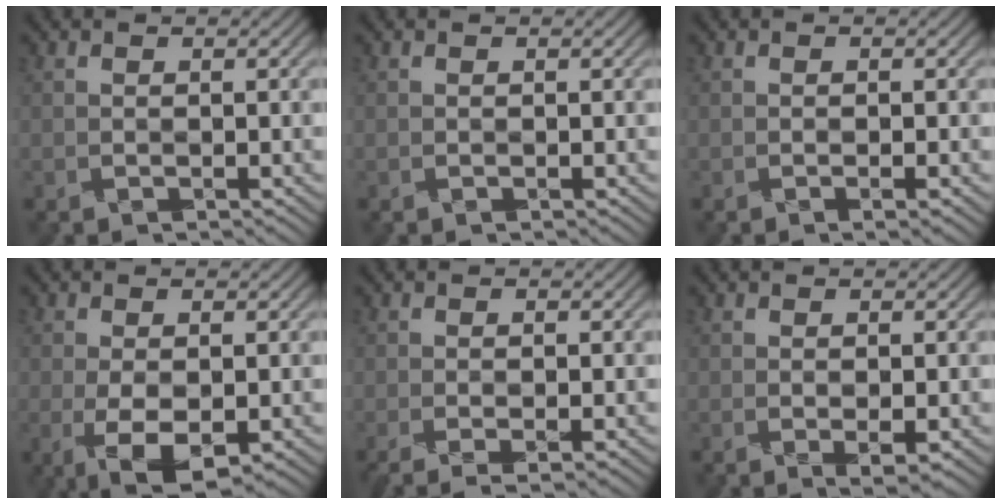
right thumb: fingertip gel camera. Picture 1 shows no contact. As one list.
[{"total": 0.0}, {"total": 0.8, "force": [-0.5, 0.0, 0.6], "torque": [-0.010, 0.003, -0.010]}, {"total": 5.6, "force": [-1.9, 2.3, 4.7], "torque": [-0.099, -0.005, -0.033]}, {"total": 1.8, "force": [-0.6, 0.0, 1.6], "torque": [-0.034, 0.001, -0.012]}, {"total": 1.4, "force": [-0.2, 0.3, 1.4], "torque": [-0.028, -0.001, -0.002]}]